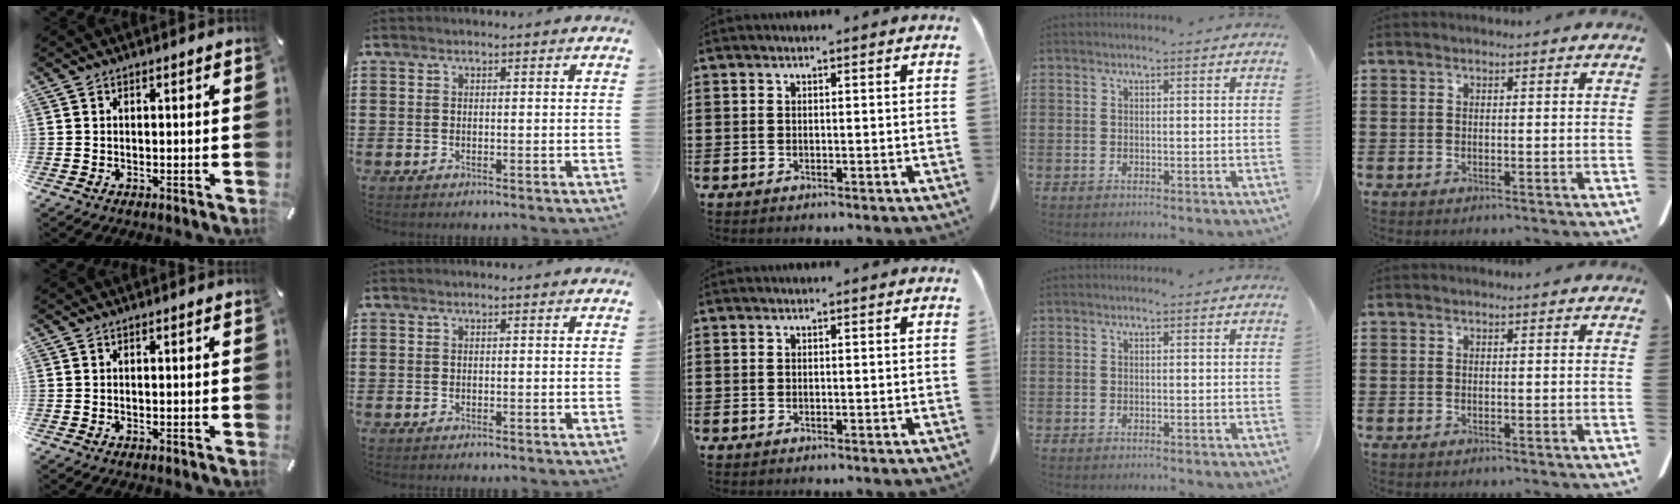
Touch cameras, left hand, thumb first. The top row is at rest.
{}